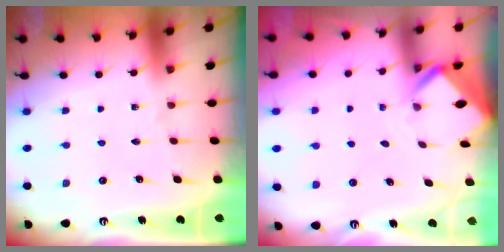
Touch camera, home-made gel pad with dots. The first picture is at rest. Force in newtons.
{"total": 2.7, "press": 2.7, "slide": 0.2}